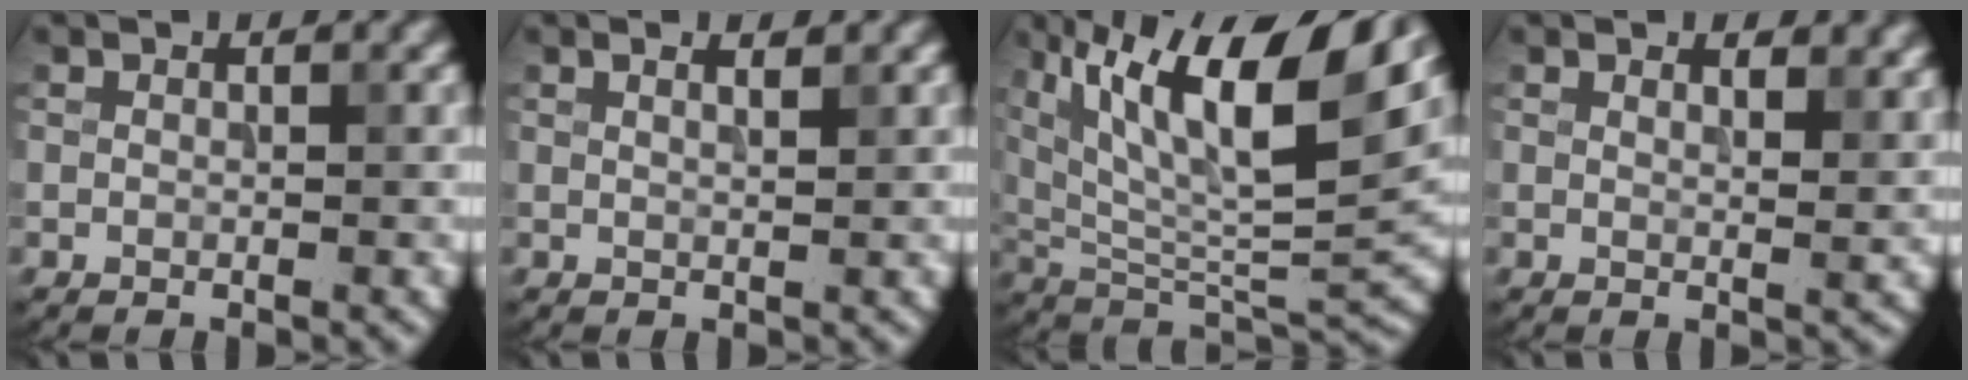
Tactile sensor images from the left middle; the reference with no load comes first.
{"total": 1.9, "force": [1.2, 0.7, 1.3], "torque": [-0.003, 0.003, -0.002]}
{"total": 14.7, "force": [7.2, 4.9, 11.9], "torque": [-0.210, 0.007, 0.134]}
{"total": 2.5, "force": [1.6, 0.9, 1.7], "torque": [-0.015, -0.002, 0.025]}